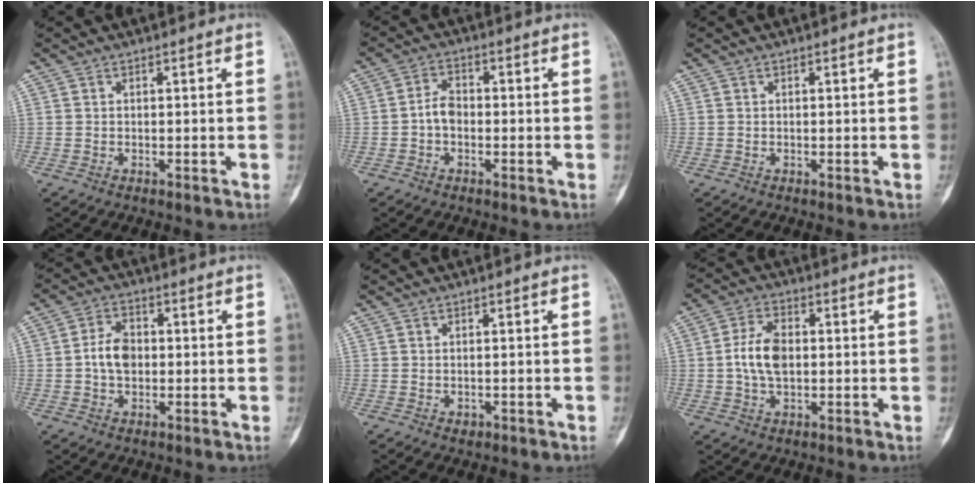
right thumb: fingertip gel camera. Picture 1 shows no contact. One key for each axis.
{"total": 3.8, "fx": -0.9, "fy": 2.6, "fz": 2.6, "tx": -0.039, "ty": 0.016, "tz": -0.023}
{"total": 0.0}
{"total": 6.0, "fx": -0.3, "fy": 4.2, "fz": 4.2, "tx": -0.066, "ty": 0.014, "tz": -0.009}
{"total": 0.9, "fx": -0.4, "fy": 0.7, "fz": 0.5, "tx": -0.004, "ty": 0.005, "tz": -0.001}
{"total": 7.8, "fx": 0.0, "fy": 4.7, "fz": 6.2, "tx": -0.116, "ty": 0.011, "tz": -0.003}